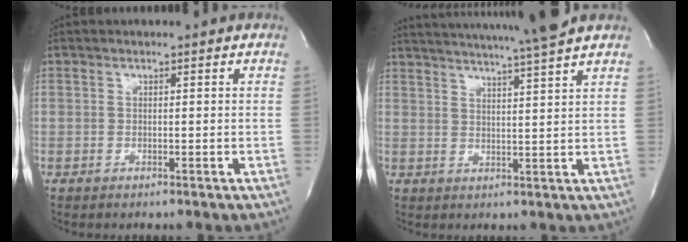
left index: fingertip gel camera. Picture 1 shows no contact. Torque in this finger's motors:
{"motor_torque": [-0.01, -0.25, 0.57, 0.15]}